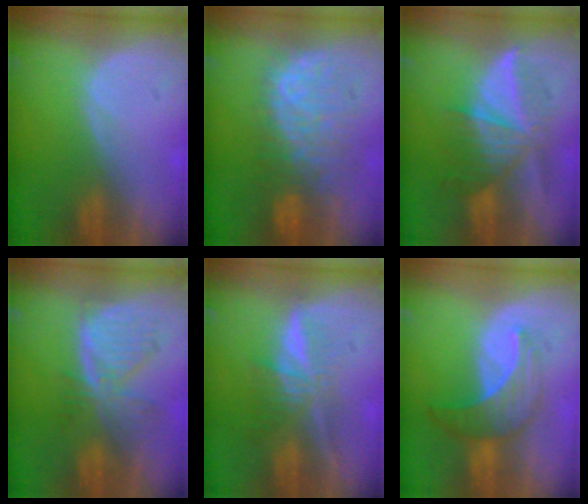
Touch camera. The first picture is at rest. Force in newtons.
{"total": 10.4, "press": 9.4, "slide": 4.6}
{"total": 7.3, "press": 7.2, "slide": 1.2}
{"total": 7.8, "press": 6.8, "slide": 3.9}
{"total": 6.2, "press": 5.5, "slide": 2.9}
{"total": 7.3, "press": 6.6, "slide": 3.1}